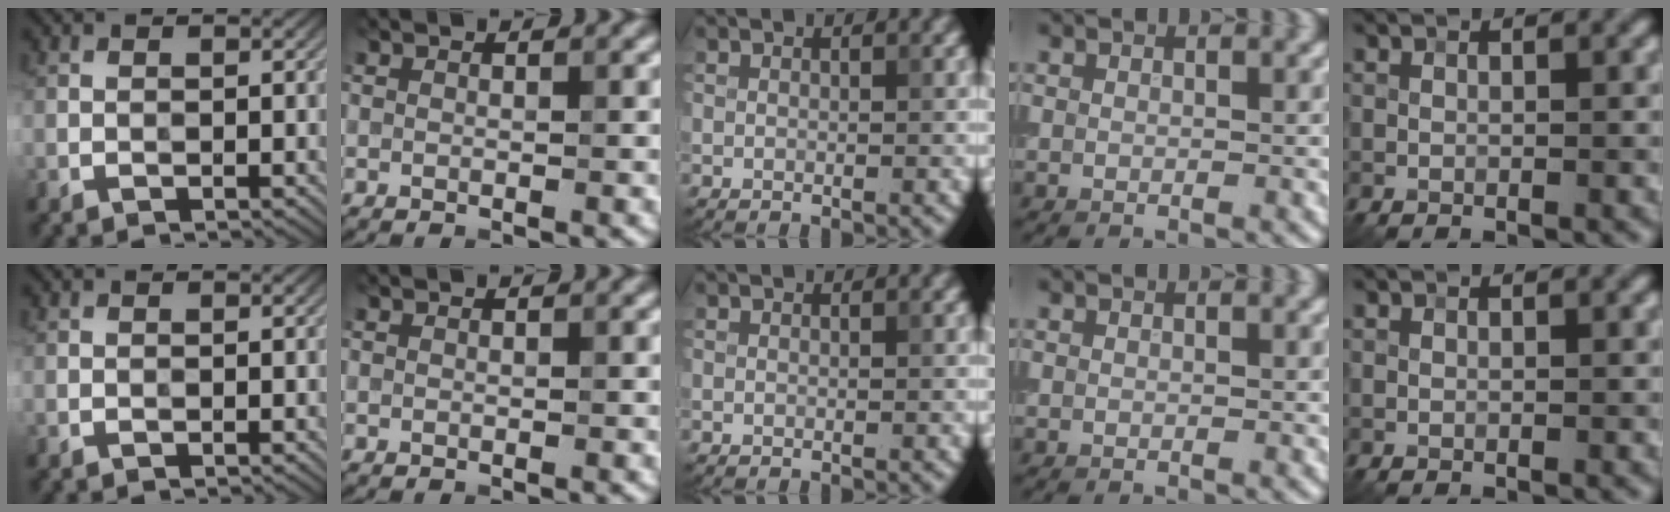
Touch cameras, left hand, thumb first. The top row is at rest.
{}